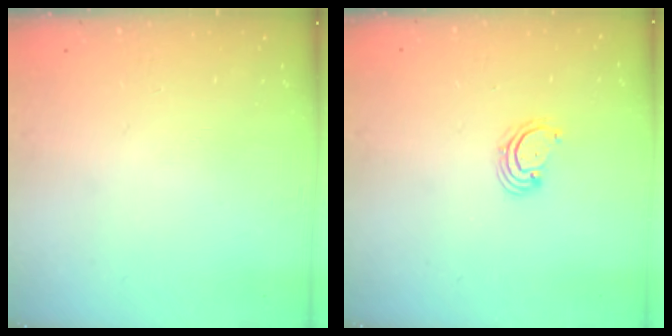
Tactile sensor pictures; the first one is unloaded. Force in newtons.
{"total": 2.6, "press": 2.6, "slide": 0.3}